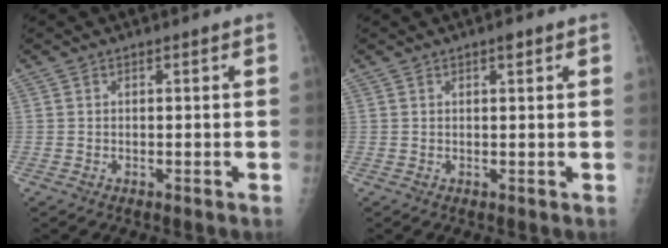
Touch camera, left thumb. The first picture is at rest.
{"total": 1.5, "force": [0.9, 0.5, 1.0], "torque": [-0.011, -0.002, 0.012]}